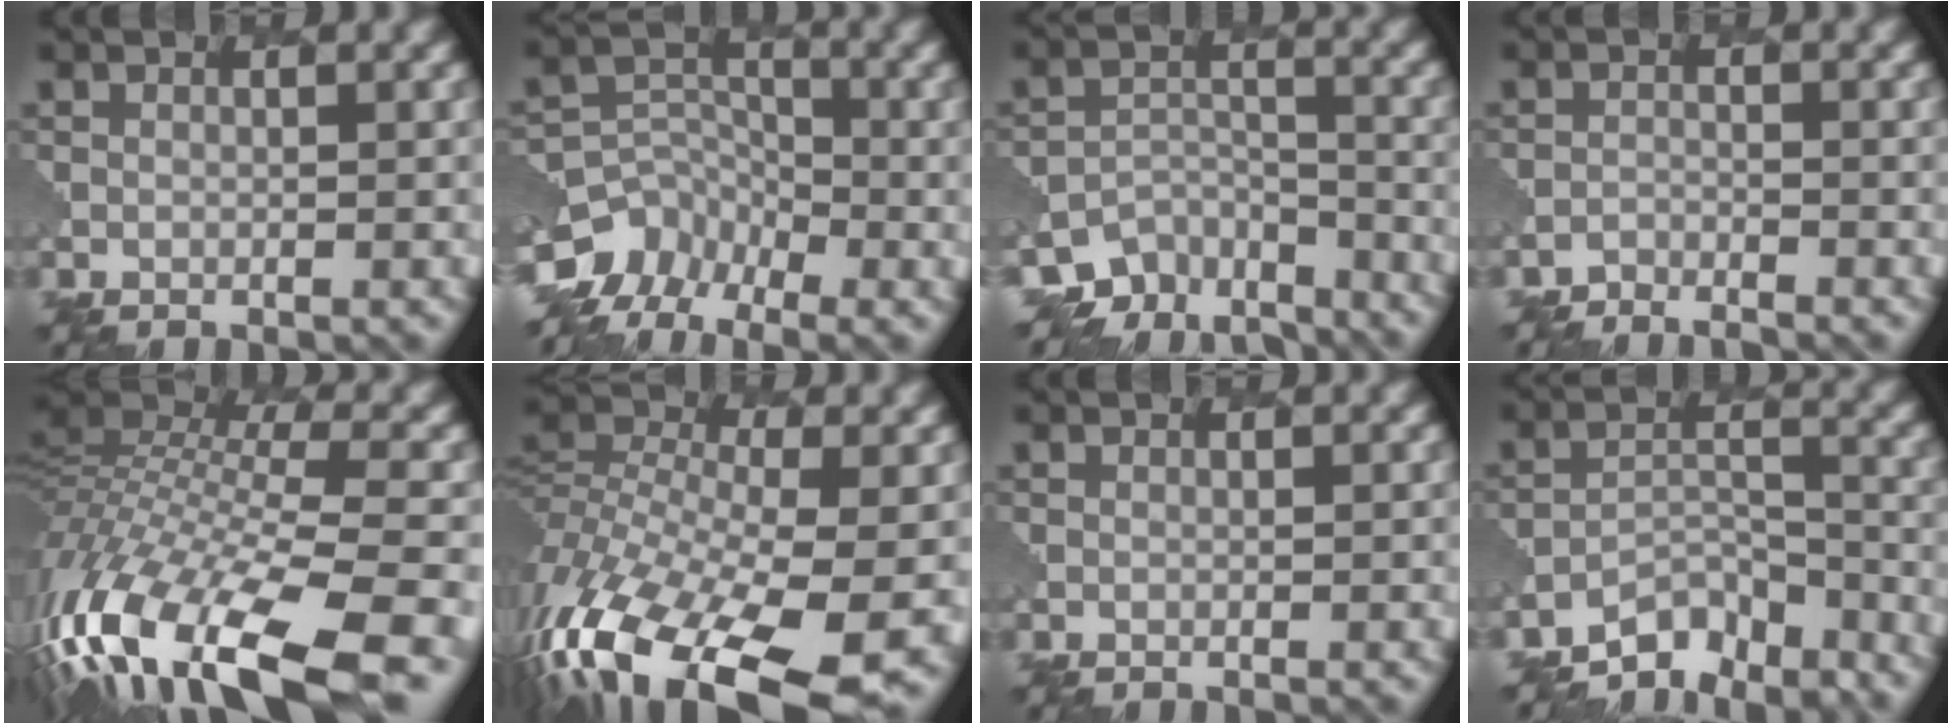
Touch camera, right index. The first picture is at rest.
{"total": 7.8, "force": [-6.0, 4.6, 2.0], "torque": [-0.027, -0.001, -0.107]}
{"total": 6.9, "force": [-6.0, 3.1, 1.0], "torque": [-0.015, -0.010, -0.088]}
{"total": 2.5, "force": [-2.5, 0.0, -0.3], "torque": [0.000, -0.003, -0.041]}
{"total": 15.8, "force": [-7.5, 5.8, 12.6], "torque": [-0.278, -0.003, -0.130]}
{"total": 16.0, "force": [-8.6, 7.4, 11.3], "torque": [-0.271, -0.027, -0.135]}
{"total": 0.0}
{"total": 6.2, "force": [-5.8, 1.8, 1.5], "torque": [-0.018, -0.006, -0.101]}